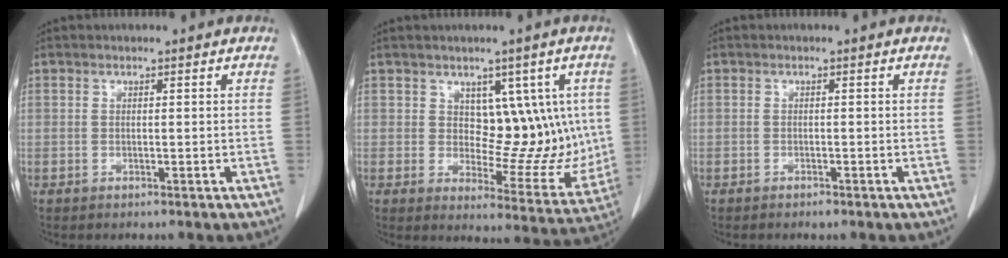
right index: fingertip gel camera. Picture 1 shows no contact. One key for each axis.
{"total": 10.2, "fx": 2.5, "fy": 6.1, "fz": 7.8, "tx": -0.075, "ty": 0.008, "tz": 0.047}
{"total": 0.7, "fx": -0.6, "fy": 0.2, "fz": 0.4, "tx": -0.009, "ty": -0.001, "tz": -0.006}